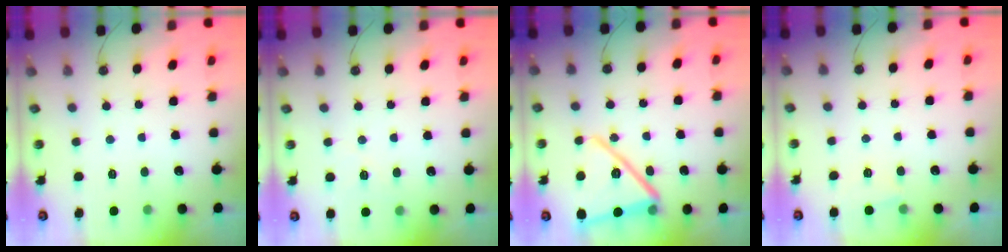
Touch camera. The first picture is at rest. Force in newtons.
{"total": 5.7, "press": 5.7, "slide": 0.4}
{"total": 17.9, "press": 16.8, "slide": 6.2}
{"total": 1.7, "press": 1.6, "slide": 0.4}